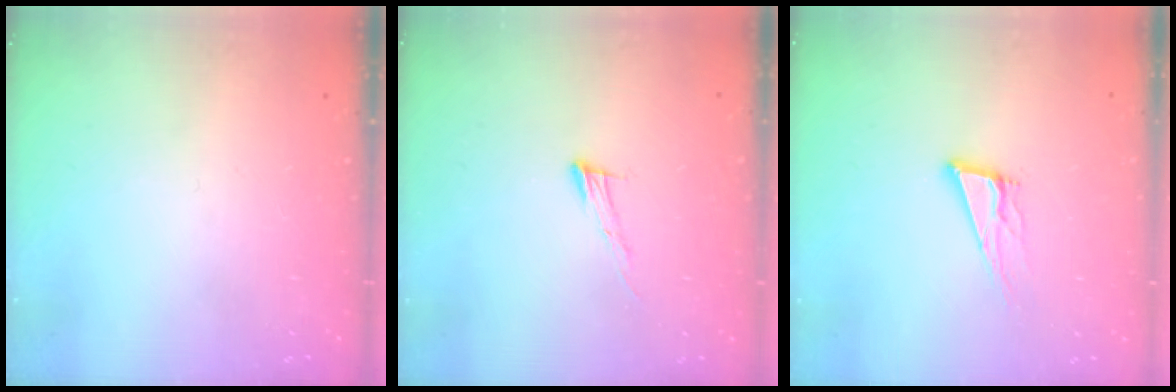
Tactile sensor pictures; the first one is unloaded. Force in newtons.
{"total": 6.4, "press": 6.4, "slide": 0.4}
{"total": 10.8, "press": 10.5, "slide": 2.6}